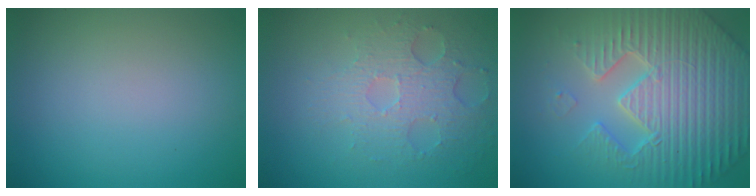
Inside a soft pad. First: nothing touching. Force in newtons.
{"total": 3.7, "press": 3.3, "slide": 1.7}
{"total": 7.7, "press": 7.5, "slide": 1.9}